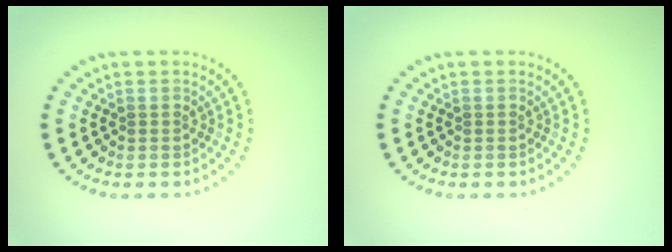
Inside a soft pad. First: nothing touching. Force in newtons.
{"total": 0.0}